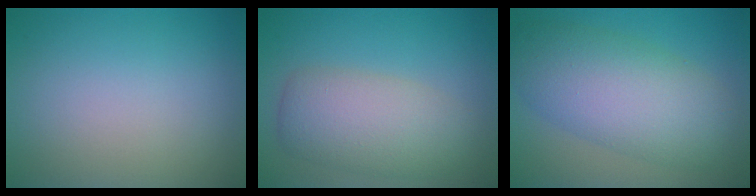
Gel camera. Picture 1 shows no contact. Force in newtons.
{"total": 5.7, "press": 5.7, "slide": 0.2}
{"total": 8.2, "press": 8.2, "slide": 0.2}